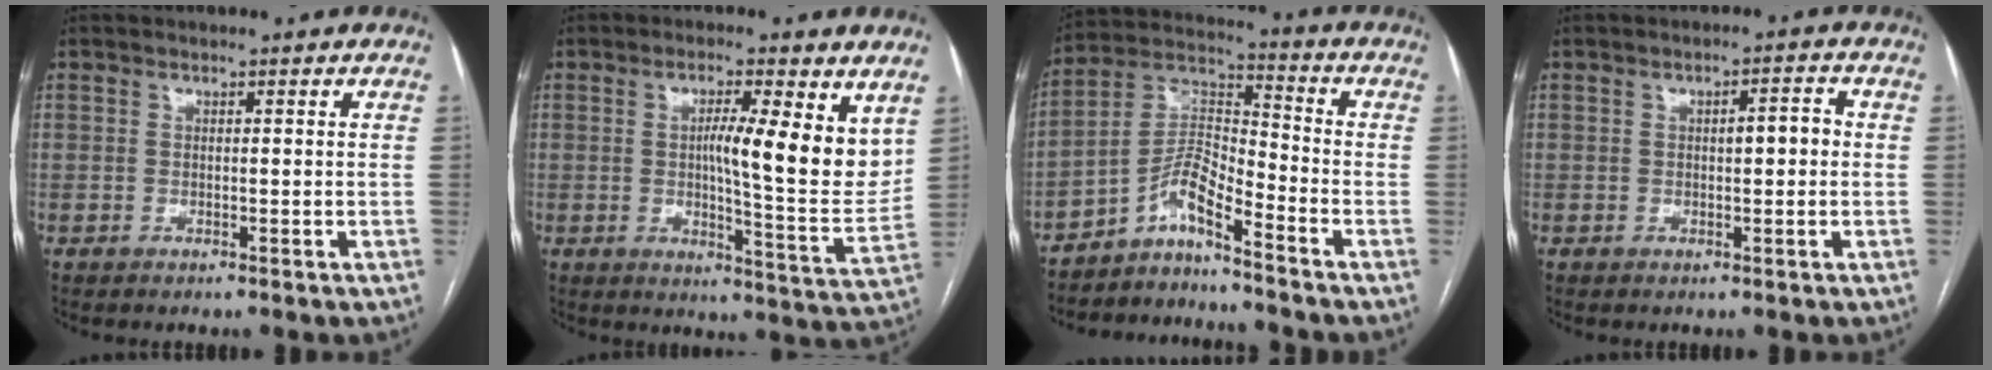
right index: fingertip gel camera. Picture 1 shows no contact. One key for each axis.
{"total": 9.9, "fx": 3.0, "fy": 1.9, "fz": 9.2, "tx": -0.131, "ty": -0.005, "tz": 0.042}
{"total": 7.3, "fx": -5.7, "fy": 0.8, "fz": 4.6, "tx": -0.094, "ty": 0.019, "tz": -0.108}
{"total": 3.2, "fx": 0.1, "fy": 0.9, "fz": 3.0, "tx": -0.045, "ty": 0.010, "tz": 0.001}